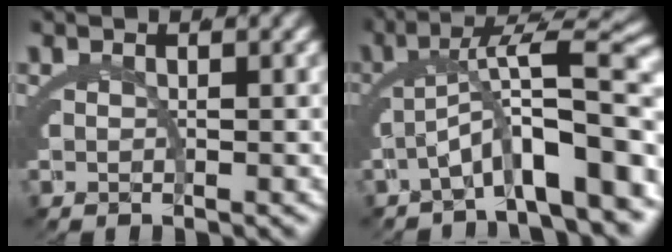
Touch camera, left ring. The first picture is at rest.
{"total": 7.9, "force": [-2.2, 1.7, 7.4], "torque": [-0.096, 0.019, -0.031]}